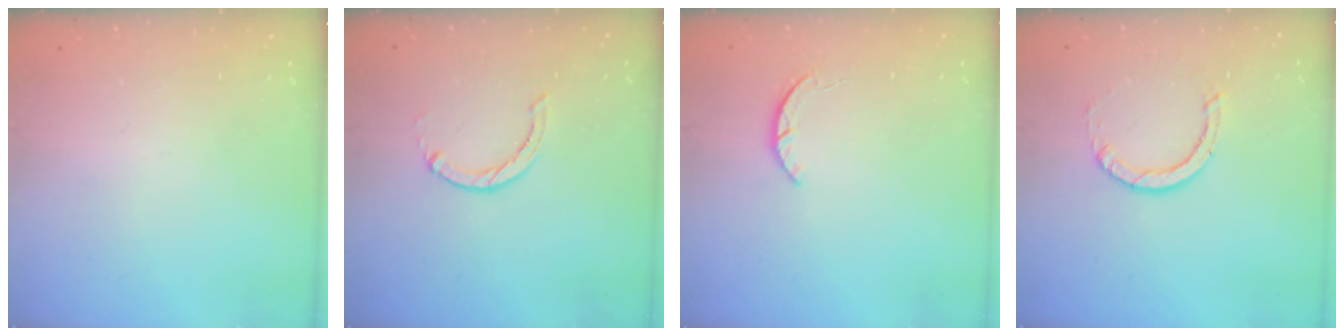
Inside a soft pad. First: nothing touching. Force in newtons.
{"total": 0.6, "press": 0.6, "slide": 0.2}
{"total": 1.9, "press": 1.9, "slide": 0.3}
{"total": 2.9, "press": 2.9, "slide": 0.2}